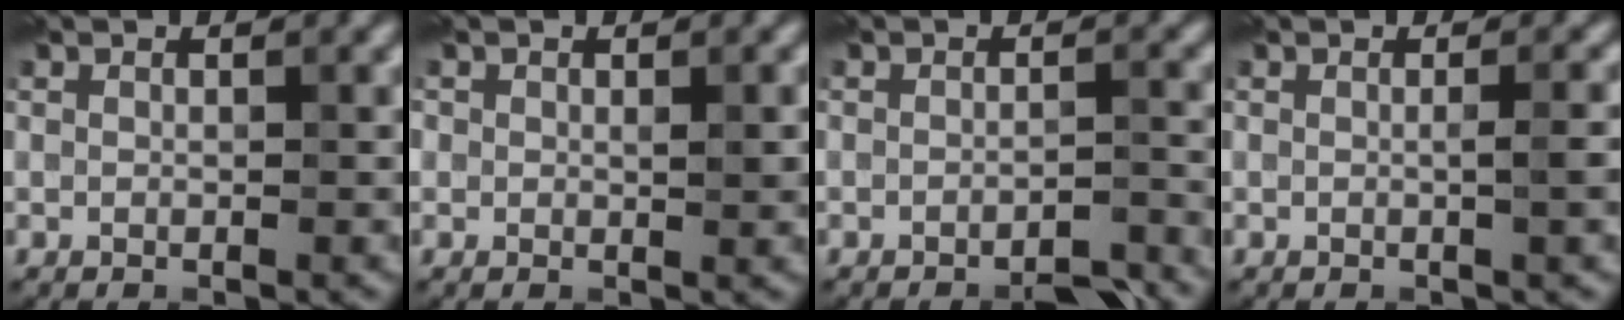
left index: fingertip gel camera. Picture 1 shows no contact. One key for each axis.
{"total": 1.0, "fx": 0.3, "fy": 0.6, "fz": 0.8, "tx": -0.010, "ty": -0.003, "tz": 0.006}
{"total": 2.4, "fx": -1.9, "fy": 0.5, "fz": 1.4, "tx": -0.013, "ty": 0.004, "tz": -0.033}
{"total": 2.1, "fx": 0.0, "fy": 0.6, "fz": 2.0, "tx": -0.022, "ty": 0.000, "tz": -0.004}